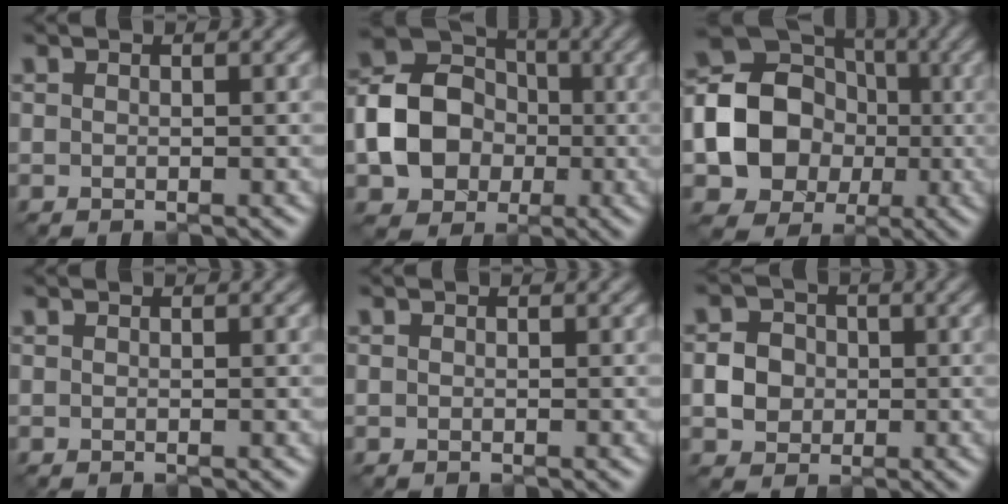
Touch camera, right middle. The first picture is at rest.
{"total": 8.5, "force": [-1.7, 6.9, 4.7], "torque": [-0.095, -0.004, -0.045]}
{"total": 12.9, "force": [-1.8, 11.1, 6.3], "torque": [-0.118, -0.007, -0.056]}
{"total": 0.0}
{"total": 0.0}
{"total": 2.9, "force": [-0.5, 2.6, 1.1], "torque": [-0.014, 0.001, -0.013]}